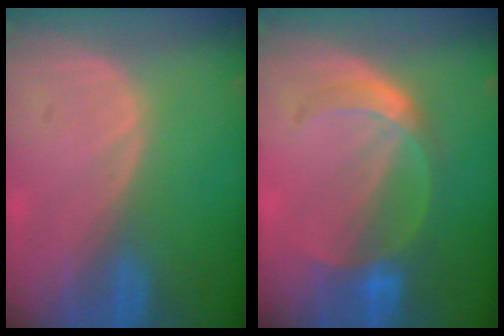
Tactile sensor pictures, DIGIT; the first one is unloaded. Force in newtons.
{"total": 5.6, "press": 5.3, "slide": 1.9}